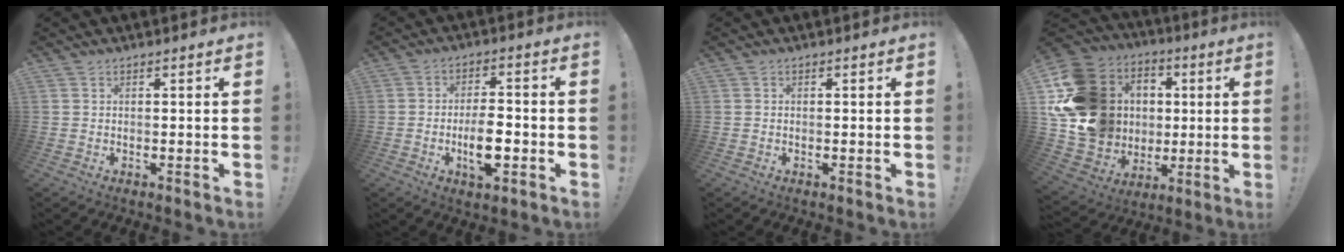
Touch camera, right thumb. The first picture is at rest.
{"total": 9.1, "force": [-2.9, 4.4, 7.4], "torque": [-0.128, 0.005, -0.052]}
{"total": 0.0}
{"total": 22.7, "force": [3.8, 19.9, 10.1], "torque": [-0.183, -0.007, 0.123]}